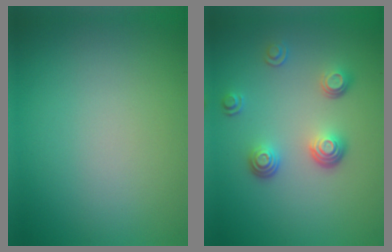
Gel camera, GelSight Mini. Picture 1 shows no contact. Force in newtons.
{"total": 3.5, "press": 2.6, "slide": 2.4}